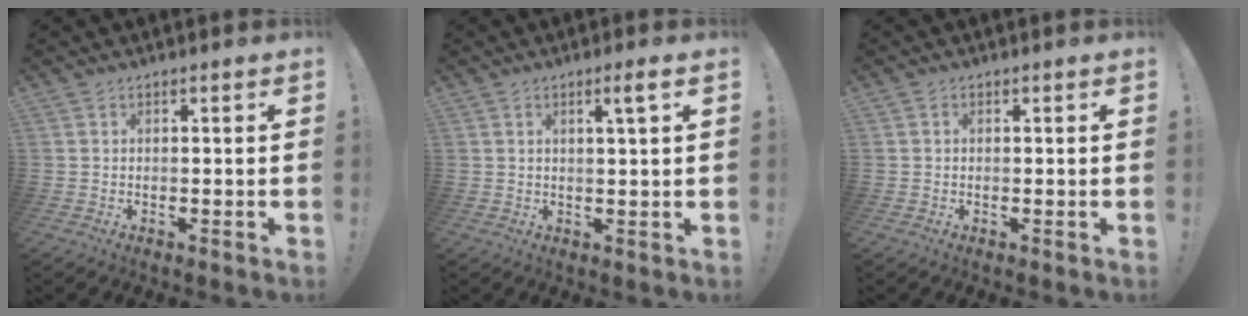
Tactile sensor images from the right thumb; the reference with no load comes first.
{"total": 3.6, "force": [1.6, 0.0, 3.2], "torque": [-0.040, -0.009, 0.019]}
{"total": 0.6, "force": [-0.1, 0.5, 0.1], "torque": [-0.001, 0.003, -0.002]}